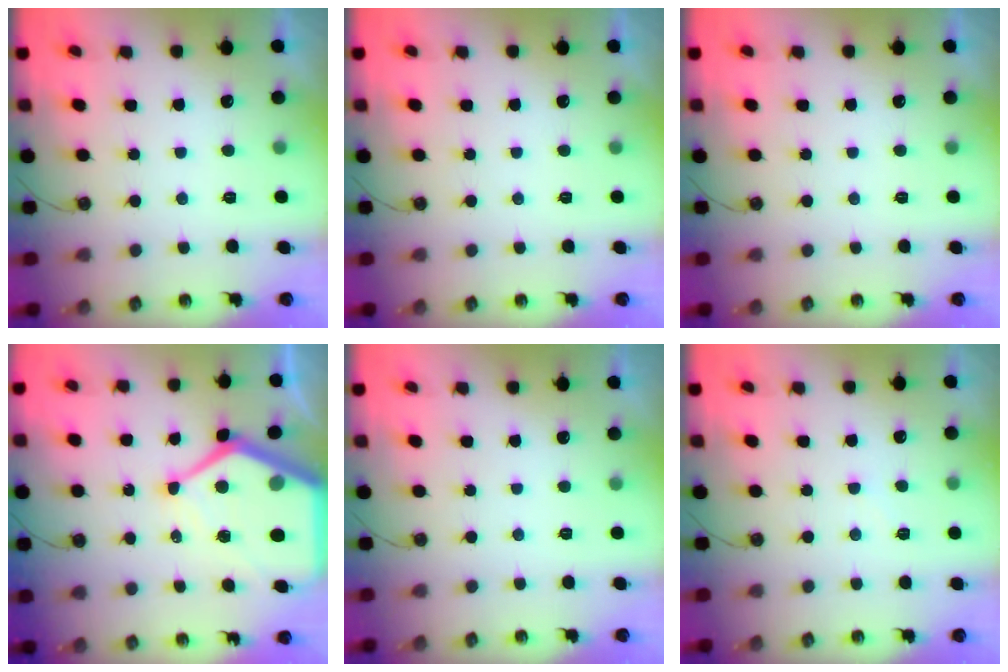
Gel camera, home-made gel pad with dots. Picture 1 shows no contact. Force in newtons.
{"total": 0.0}
{"total": 0.0}
{"total": 19.4, "press": 19.3, "slide": 2.0}
{"total": 0.0}
{"total": 3.2, "press": 3.2, "slide": 0.4}